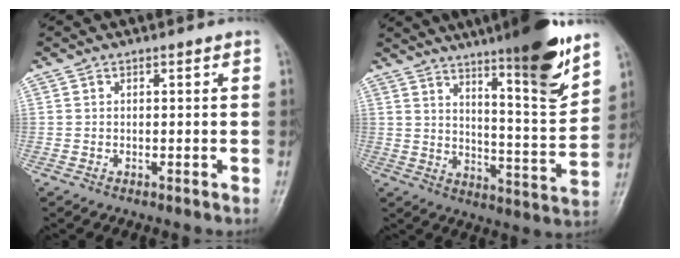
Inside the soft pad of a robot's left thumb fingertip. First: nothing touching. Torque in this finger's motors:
{"motor_torque": [2.60, 1.35, 1.53, -1.24, 0.37]}